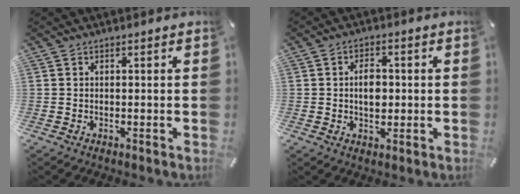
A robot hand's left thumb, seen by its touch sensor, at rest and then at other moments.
{"total": 5.1, "force": [0.1, 3.4, 3.8], "torque": [-0.052, -0.002, -0.003]}